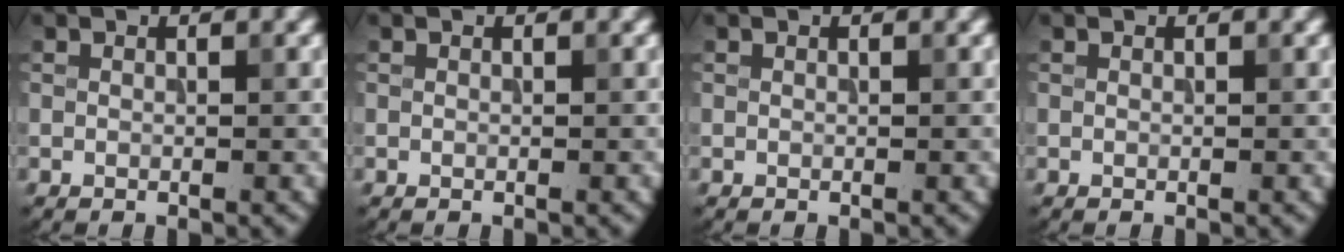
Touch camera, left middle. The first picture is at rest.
{"total": 0.0}
{"total": 0.0}
{"total": 0.0}